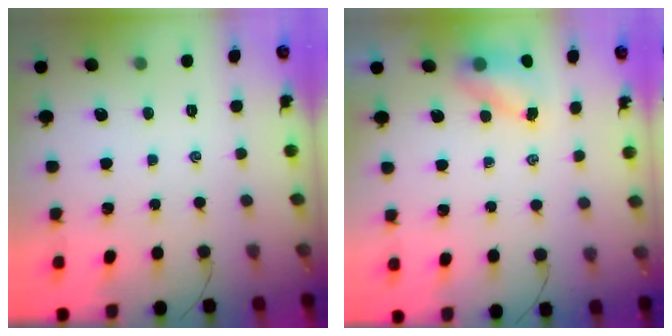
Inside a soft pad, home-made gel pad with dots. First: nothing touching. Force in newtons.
{"total": 5.0, "press": 5.0, "slide": 0.6}